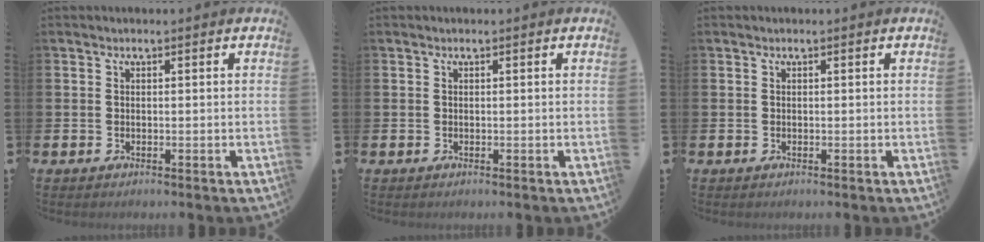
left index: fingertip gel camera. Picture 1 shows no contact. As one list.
[{"total": 0.0}, {"total": 0.0}]